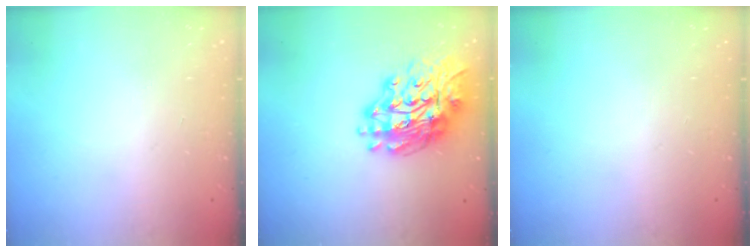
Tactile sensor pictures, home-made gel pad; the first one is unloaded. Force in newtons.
{"total": 17.2, "press": 17.1, "slide": 1.9}
{"total": 0.0}